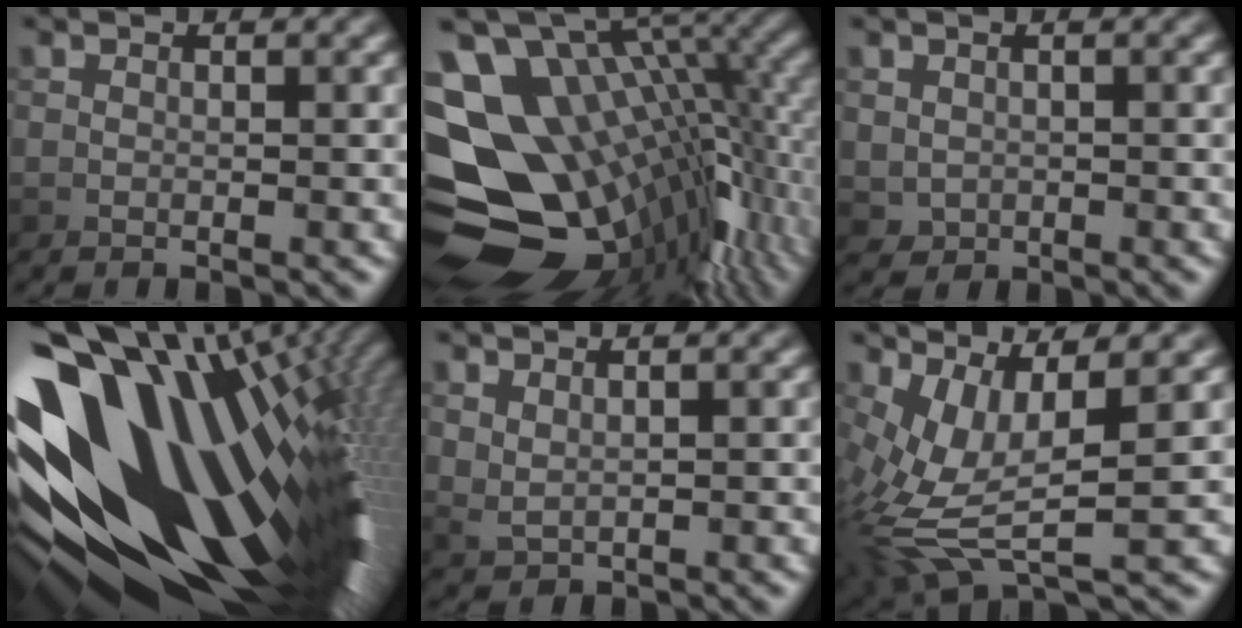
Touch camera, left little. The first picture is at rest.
{"total": 16.7, "force": [-1.1, 10.4, 13.1], "torque": [-0.195, -0.008, 0.011]}
{"total": 1.2, "force": [0.1, 1.1, 0.4], "torque": [-0.006, -0.006, 0.005]}
{"total": 19.4, "force": [-1.2, 10.7, 16.1], "torque": [-0.293, -0.053, -0.006]}
{"total": 1.1, "force": [0.8, 0.4, 0.5], "torque": [-0.018, -0.003, 0.024]}
{"total": 8.7, "force": [0.1, 3.2, 8.1], "torque": [-0.190, -0.003, 0.004]}